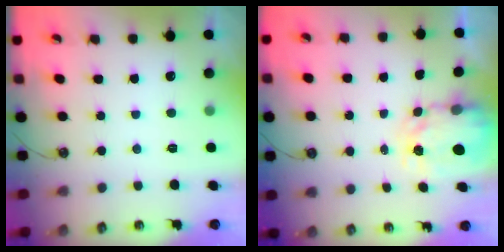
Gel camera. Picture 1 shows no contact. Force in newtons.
{"total": 4.0, "press": 4.0, "slide": 0.2}